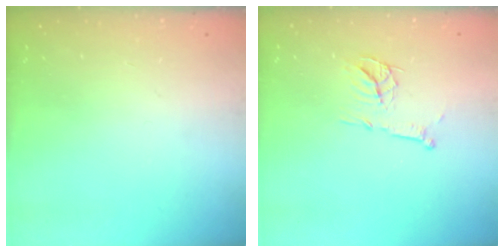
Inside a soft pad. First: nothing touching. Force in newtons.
{"total": 11.7, "press": 11.7, "slide": 0.7}